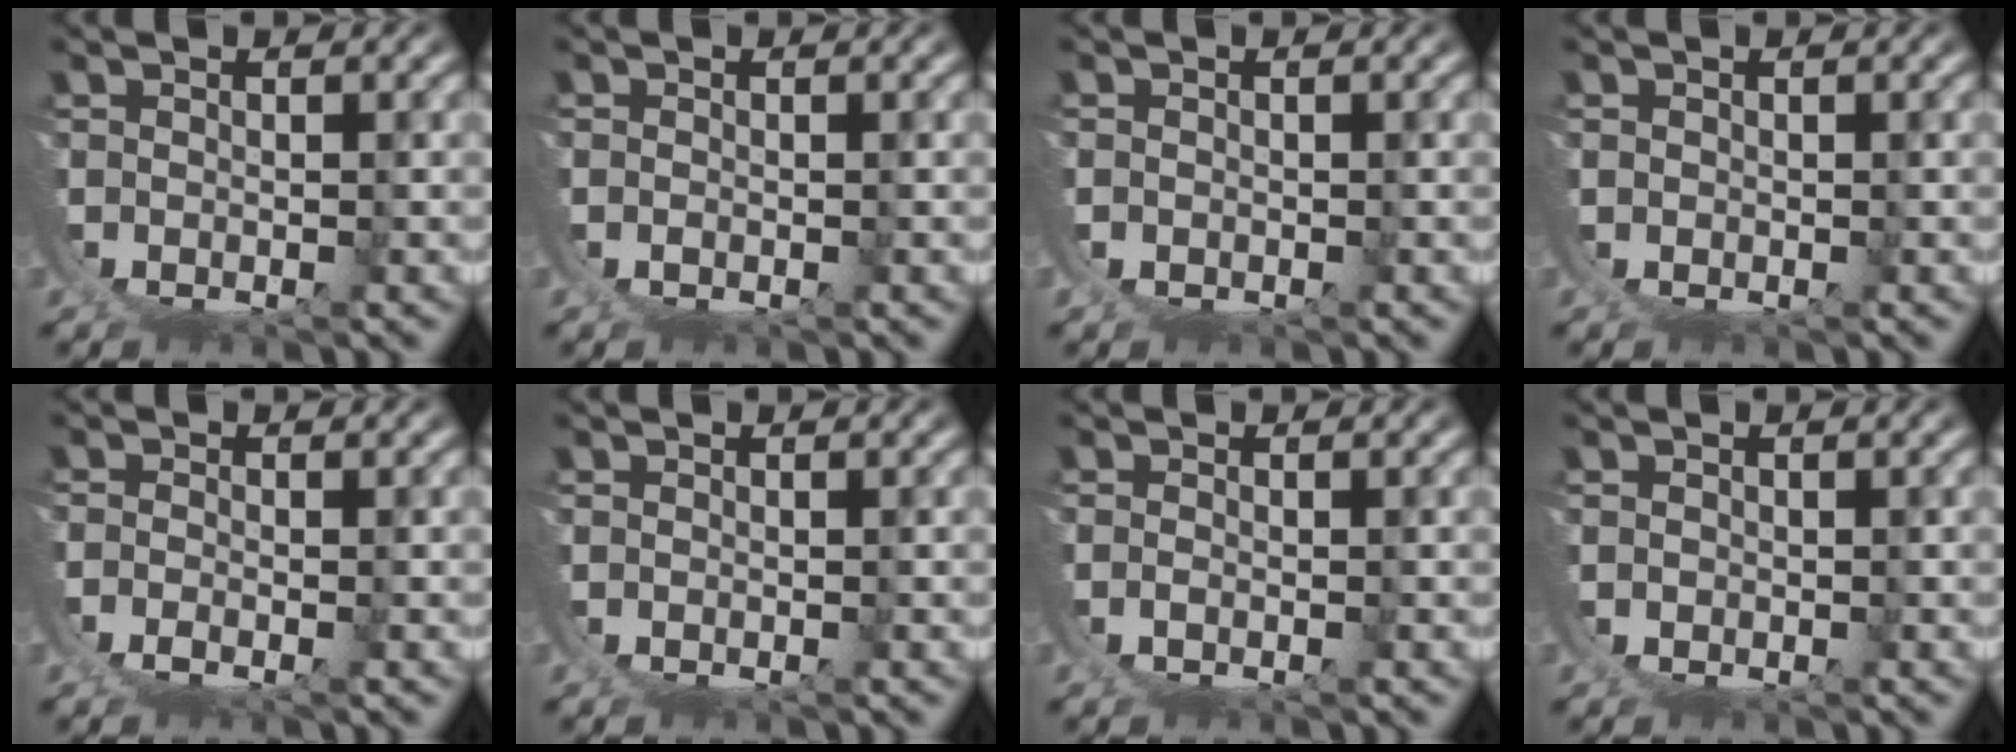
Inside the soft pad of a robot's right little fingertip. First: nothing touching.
{"total": 0.5, "force": [0.4, 0.1, 0.3], "torque": [-0.006, 0.002, 0.008]}
{"total": 0.9, "force": [0.4, 0.8, 0.1], "torque": [-0.010, 0.002, 0.005]}
{"total": 0.5, "force": [0.2, 0.4, -0.2], "torque": [0.003, 0.002, 0.002]}
{"total": 1.8, "force": [0.3, 0.8, 1.6], "torque": [-0.043, -0.011, 0.010]}
{"total": 0.0}
{"total": 0.9, "force": [0.3, 0.3, 0.7], "torque": [-0.019, -0.001, 0.007]}
{"total": 0.8, "force": [0.4, 0.7, -0.1], "torque": [0.000, 0.002, 0.004]}